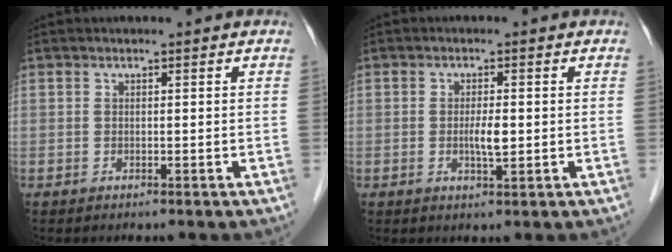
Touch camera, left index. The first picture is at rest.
{"total": 2.6, "force": [-0.1, 0.5, 2.5], "torque": [-0.047, -0.001, -0.002]}